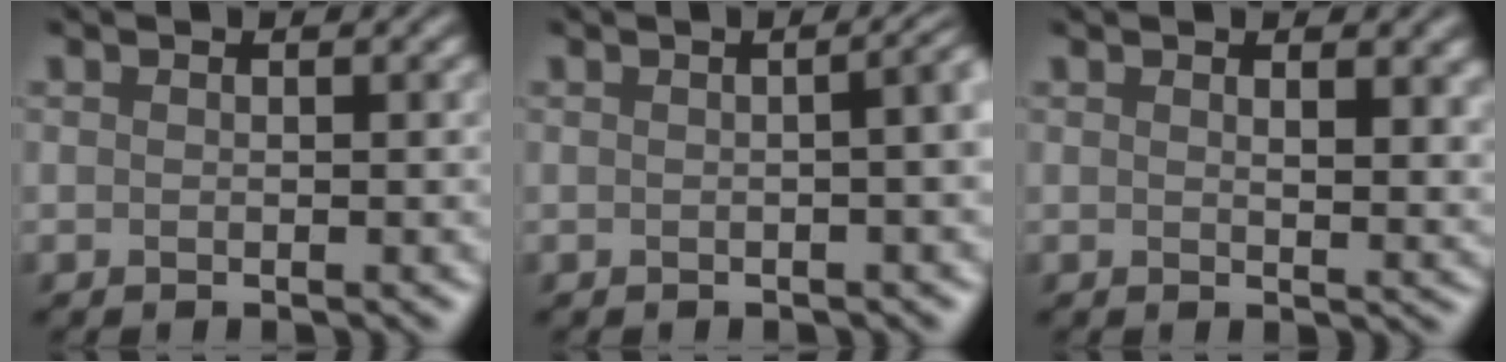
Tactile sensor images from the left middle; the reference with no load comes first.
{"total": 4.8, "force": [-0.3, 2.4, 4.1], "torque": [-0.003, 0.013, -0.020]}
{"total": 2.3, "force": [1.3, 0.4, 1.8], "torque": [-0.020, 0.003, 0.013]}